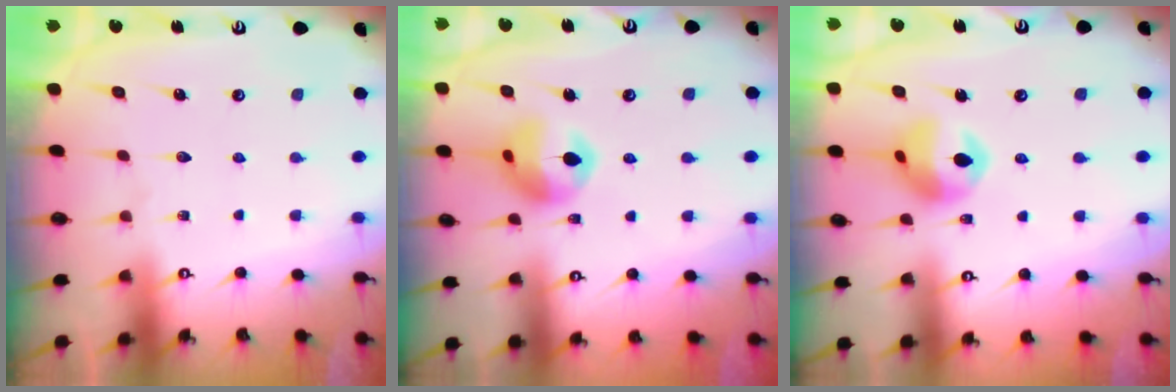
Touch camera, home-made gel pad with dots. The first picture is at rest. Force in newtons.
{"total": 11.7, "press": 11.6, "slide": 1.4}
{"total": 12.3, "press": 12.2, "slide": 1.6}